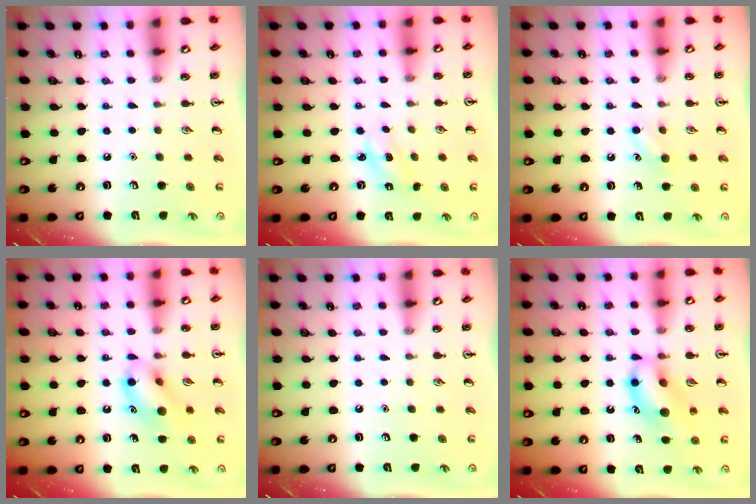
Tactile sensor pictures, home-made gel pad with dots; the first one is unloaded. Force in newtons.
{"total": 2.3, "press": 2.2, "slide": 0.4}
{"total": 6.9, "press": 6.7, "slide": 1.8}
{"total": 12.6, "press": 12.5, "slide": 1.6}
{"total": 0.0}
{"total": 13.3, "press": 13.1, "slide": 2.2}